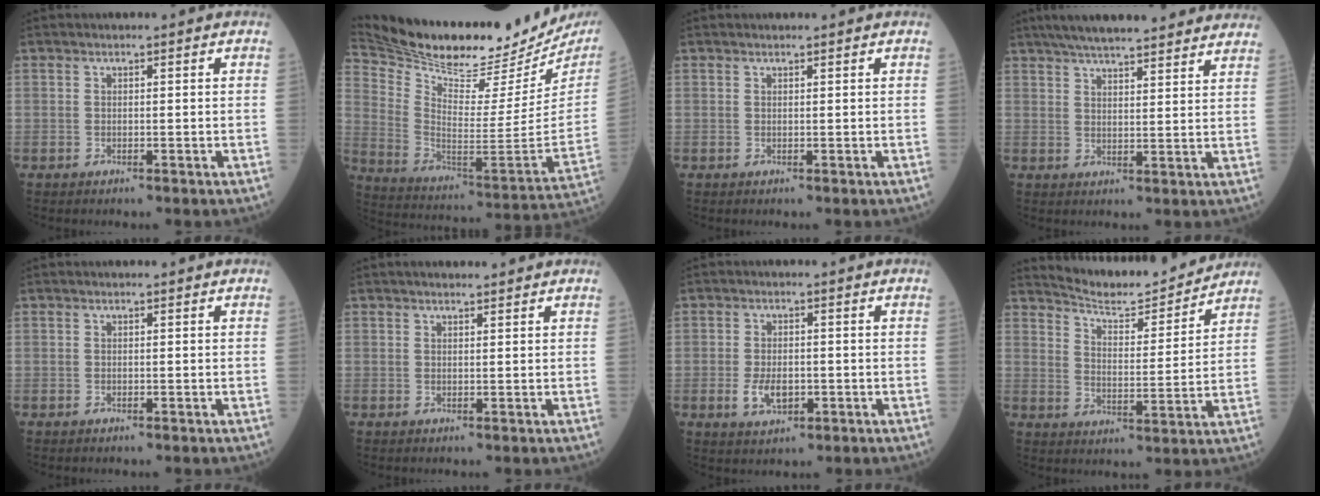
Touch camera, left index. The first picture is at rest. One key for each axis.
{"total": 30.1, "fx": 26.1, "fy": 5.7, "fz": 14.0, "tx": -0.252, "ty": -0.072, "tz": 0.375}
{"total": 0.9, "fx": 0.8, "fy": 0.0, "fz": 0.2, "tx": -0.006, "ty": 0.006, "tz": 0.013}
{"total": 19.6, "fx": 17.1, "fy": 2.7, "fz": 9.2, "tx": -0.138, "ty": 0.039, "tz": 0.226}
{"total": 0.0}
{"total": 2.7, "fx": 2.5, "fy": 0.4, "fz": 1.1, "tx": -0.013, "ty": 0.016, "tz": 0.035}
{"total": 4.2, "fx": -1.2, "fy": 2.4, "fz": 3.3, "tx": -0.068, "ty": -0.005, "tz": -0.016}
{"total": 11.7, "fx": 11.5, "fy": 0.9, "fz": 2.2, "tx": -0.042, "ty": -0.002, "tz": 0.176}